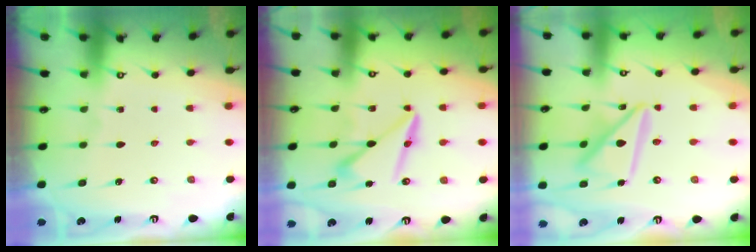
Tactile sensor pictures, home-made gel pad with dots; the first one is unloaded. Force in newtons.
{"total": 10.2, "press": 10.1, "slide": 1.0}
{"total": 13.5, "press": 13.4, "slide": 1.3}